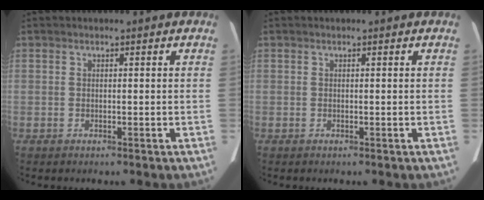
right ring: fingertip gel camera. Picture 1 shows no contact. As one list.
[{"total": 0.0}]